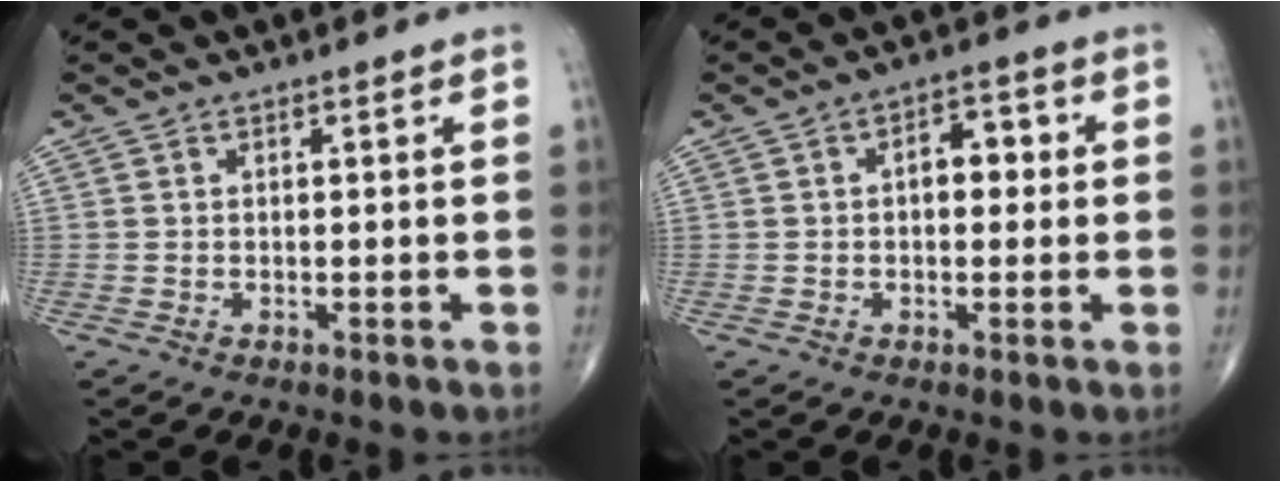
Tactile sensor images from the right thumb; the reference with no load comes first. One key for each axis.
{"total": 5.2, "fx": 0.5, "fy": 3.1, "fz": 4.2, "tx": -0.043, "ty": 0.014, "tz": 0.001}